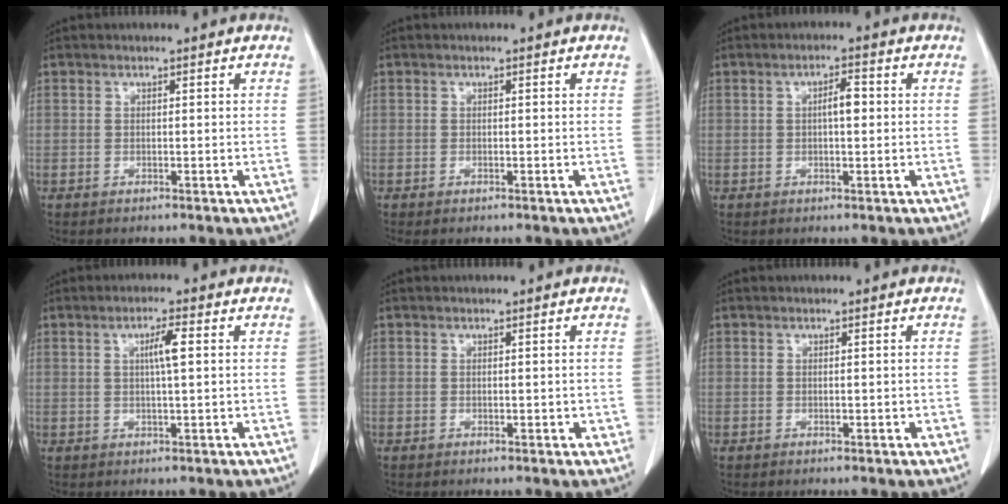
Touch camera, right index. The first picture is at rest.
{"total": 0.6, "force": [-0.4, 0.1, 0.4], "torque": [-0.009, -0.002, -0.007]}
{"total": 2.9, "force": [0.2, 0.8, 2.7], "torque": [-0.046, 0.004, 0.002]}
{"total": 3.5, "force": [0.8, 0.2, 3.4], "torque": [-0.061, 0.002, 0.013]}
{"total": 1.2, "force": [-0.2, 0.7, 1.0], "torque": [-0.015, -0.001, 0.000]}
{"total": 0.8, "force": [-0.2, 0.3, 0.7], "torque": [-0.013, -0.002, -0.001]}